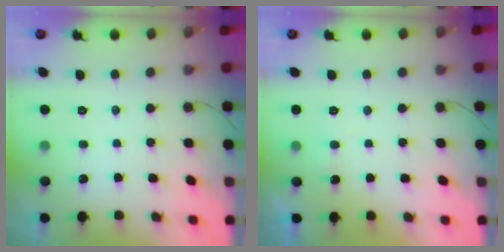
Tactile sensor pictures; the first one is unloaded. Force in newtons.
{"total": 3.5, "press": 3.5, "slide": 0.4}